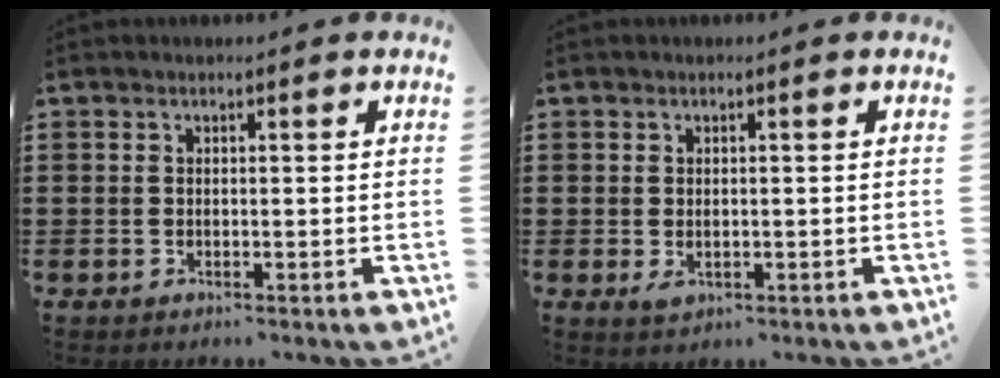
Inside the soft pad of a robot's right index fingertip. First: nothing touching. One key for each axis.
{"total": 1.4, "fx": -0.2, "fy": 0.8, "fz": 1.1, "tx": -0.022, "ty": 0.001, "tz": -0.004}